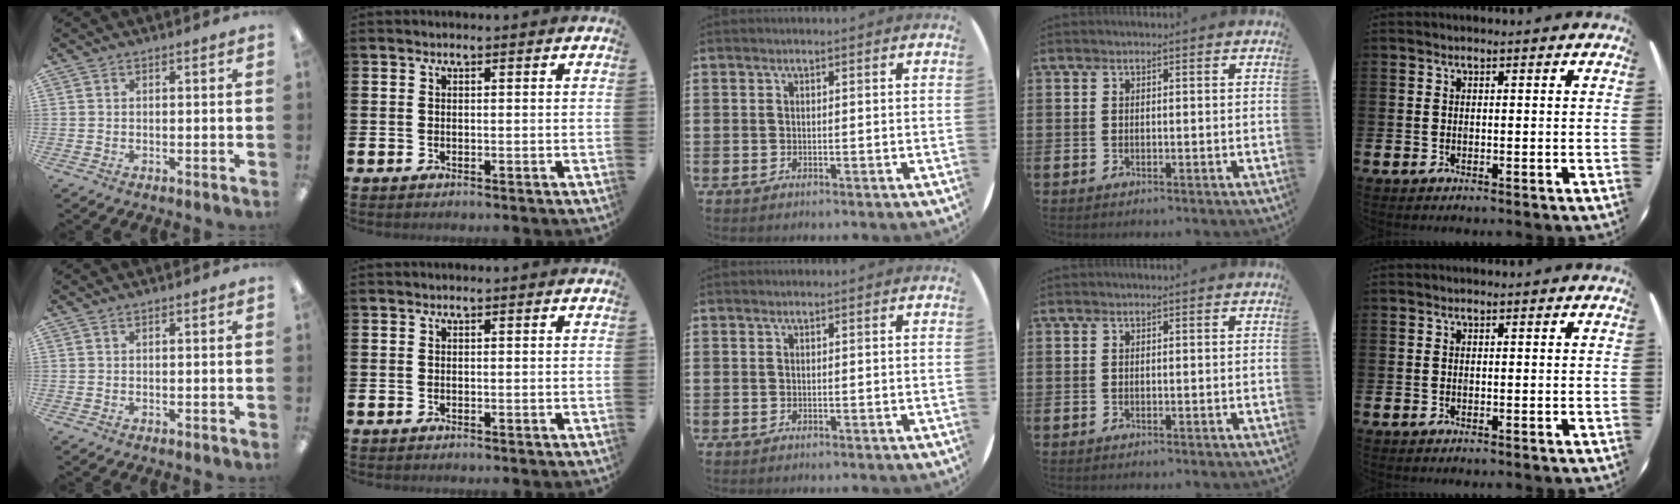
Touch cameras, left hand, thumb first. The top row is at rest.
{}